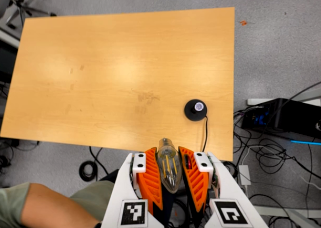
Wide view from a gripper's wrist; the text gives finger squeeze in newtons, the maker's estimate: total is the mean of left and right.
{"total": 21.2, "left": 22.9, "right": 19.4}